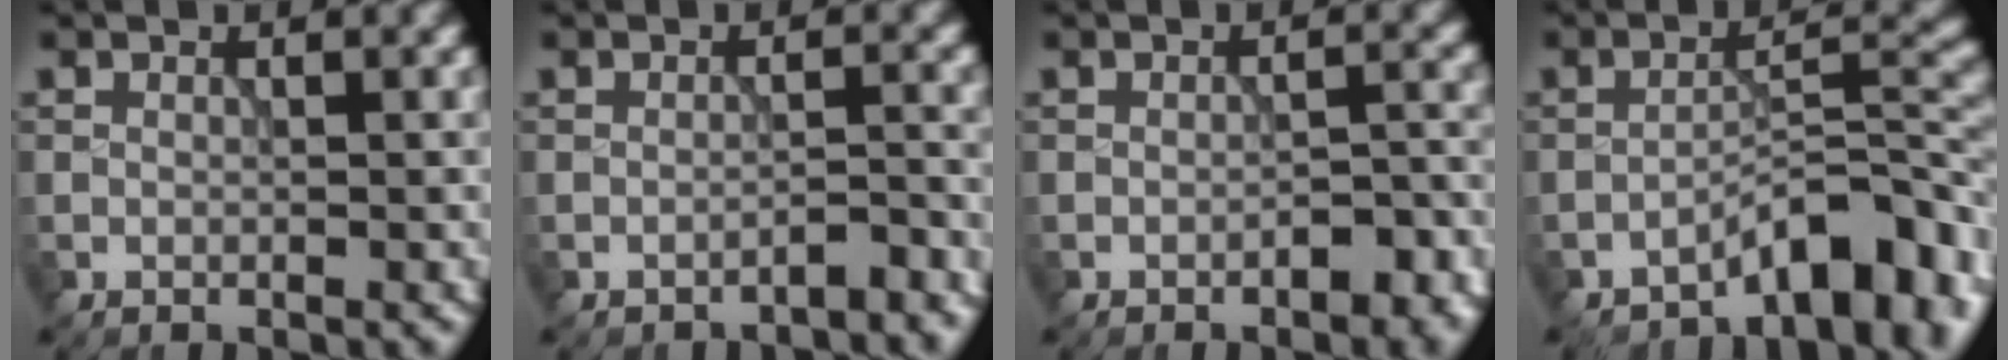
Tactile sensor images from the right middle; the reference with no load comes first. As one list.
[{"total": 2.2, "force": [-1.9, 0.5, 1.1], "torque": [-0.010, 0.006, -0.032]}, {"total": 3.2, "force": [-1.7, 1.2, 2.5], "torque": [-0.035, 0.003, -0.020]}, {"total": 6.8, "force": [-4.8, 2.0, 4.5], "torque": [-0.054, 0.014, -0.078]}]